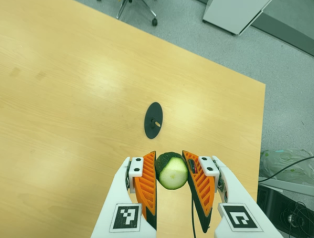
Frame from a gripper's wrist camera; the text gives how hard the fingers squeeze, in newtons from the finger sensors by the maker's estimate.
{"total": 9.6, "left": 9.0, "right": 10.2}